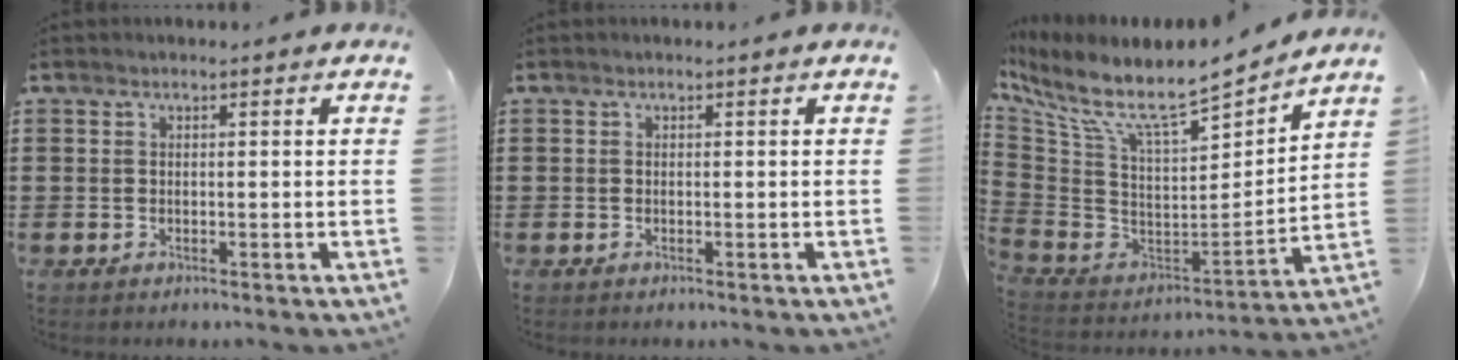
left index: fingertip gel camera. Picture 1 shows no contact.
{"total": 0.0}
{"total": 8.1, "force": [6.2, 1.6, 5.0], "torque": [-0.124, -0.065, 0.100]}